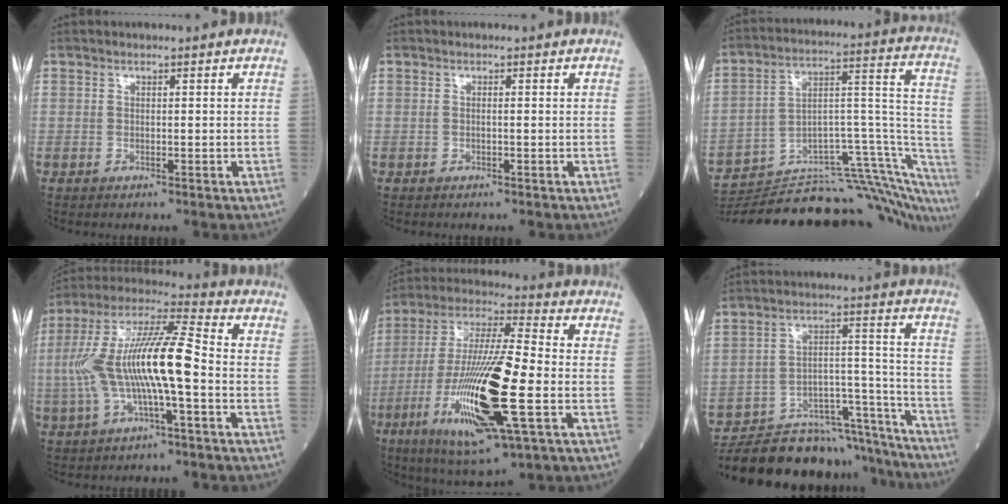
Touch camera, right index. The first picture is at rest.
{"total": 0.8, "force": [-0.1, 0.4, 0.7], "torque": [-0.024, 0.004, -0.001]}
{"total": 38.7, "force": [-34.8, 4.6, 16.3], "torque": [-0.157, -0.015, -0.479]}
{"total": 17.0, "force": [-1.9, 3.3, 16.6], "torque": [-0.340, 0.021, -0.036]}
{"total": 23.2, "force": [-6.2, 3.5, 22.0], "torque": [-0.472, -0.037, -0.110]}
{"total": 25.6, "force": [-23.7, 5.4, 8.0], "torque": [-0.111, 0.022, -0.350]}